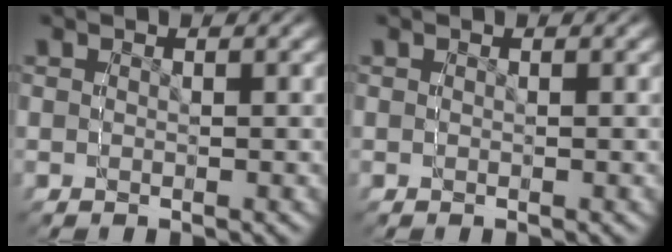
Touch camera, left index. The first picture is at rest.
{"total": 0.0}